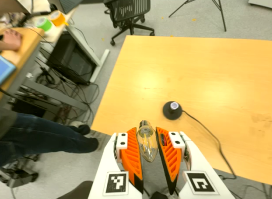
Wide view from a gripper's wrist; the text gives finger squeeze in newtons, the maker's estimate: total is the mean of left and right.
{"total": 13.1, "left": 14.4, "right": 11.9}